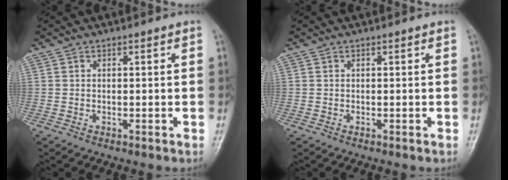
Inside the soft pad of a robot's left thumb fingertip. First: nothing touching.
{"total": 0.0}